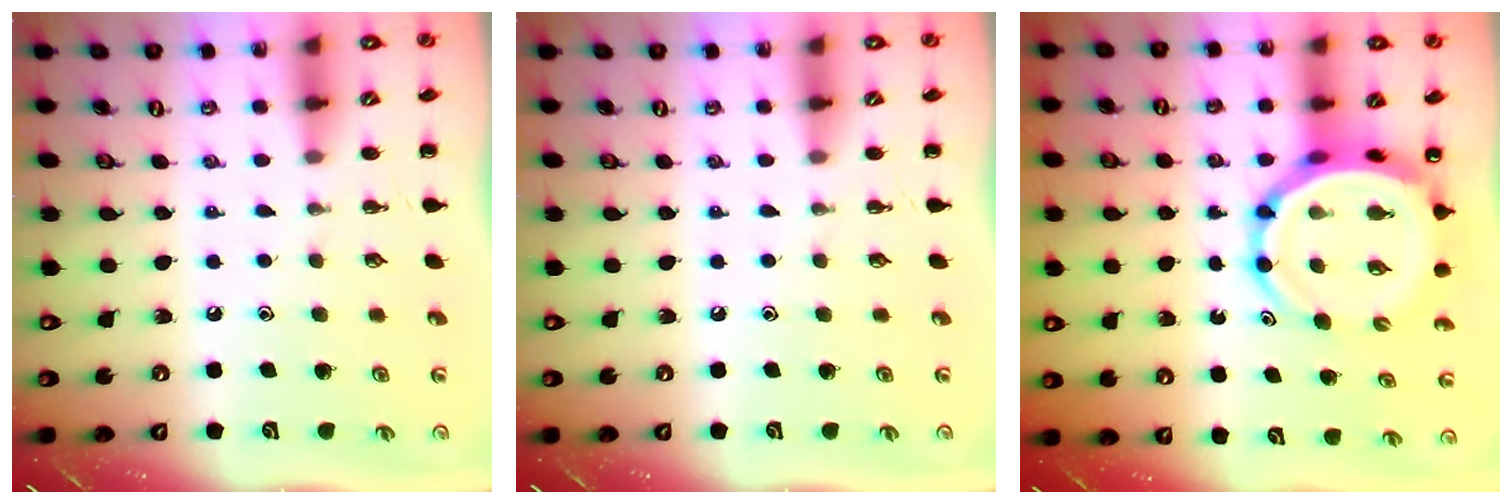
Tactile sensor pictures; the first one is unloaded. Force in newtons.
{"total": 0.0}
{"total": 9.4, "press": 9.0, "slide": 2.7}